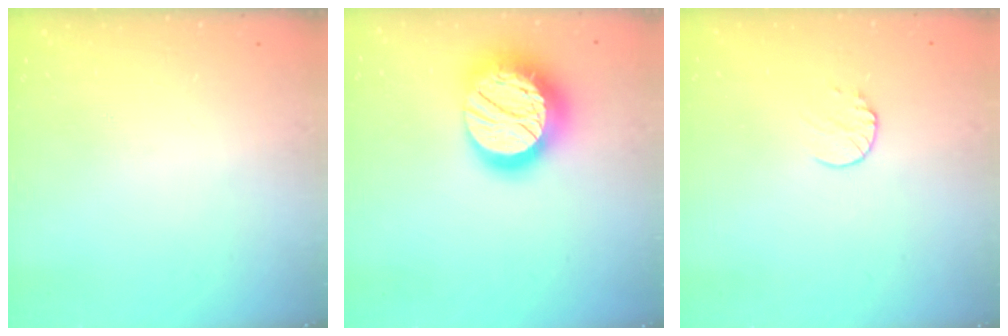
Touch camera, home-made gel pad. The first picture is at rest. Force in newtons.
{"total": 22.5, "press": 22.4, "slide": 1.5}
{"total": 6.7, "press": 6.6, "slide": 0.6}